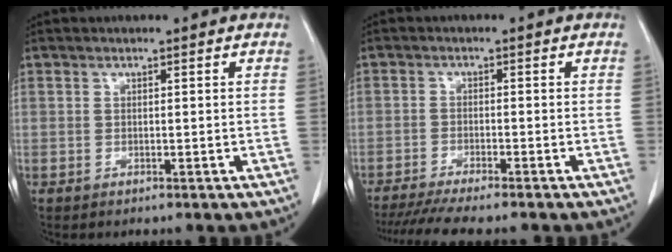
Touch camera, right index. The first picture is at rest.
{"total": 10.1, "force": [-8.7, 0.3, 5.1], "torque": [-0.067, -0.018, -0.135]}